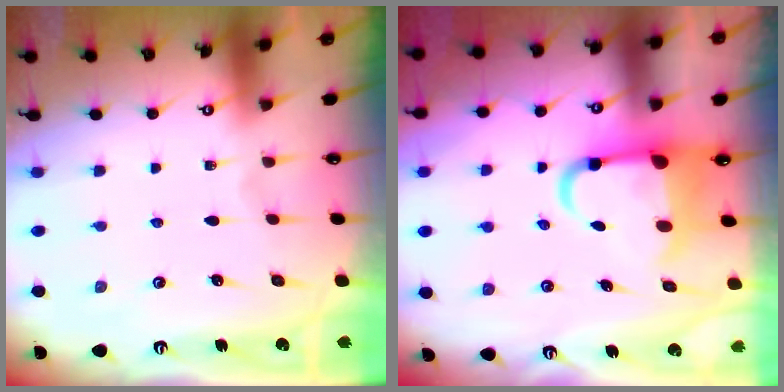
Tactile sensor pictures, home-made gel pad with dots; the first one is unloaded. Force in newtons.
{"total": 6.6, "press": 6.4, "slide": 1.7}